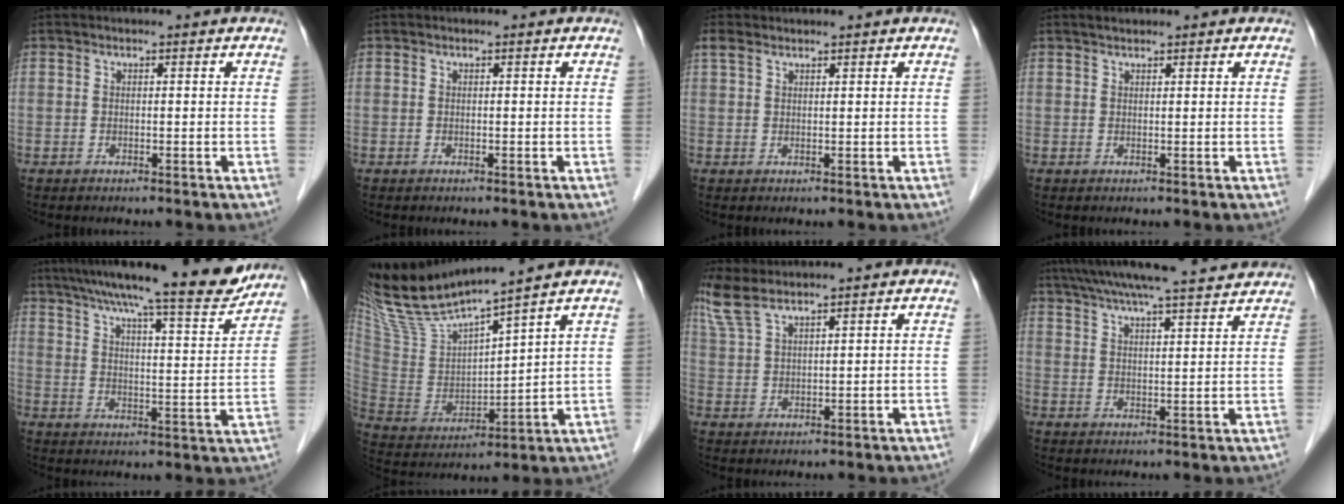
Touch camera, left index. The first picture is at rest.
{"total": 0.0}
{"total": 1.7, "force": [1.4, 0.6, 0.6], "torque": [-0.021, 0.021, 0.032]}
{"total": 1.0, "force": [0.9, 0.2, 0.3], "torque": [-0.013, 0.008, 0.020]}
{"total": 18.9, "force": [16.5, 1.0, 9.2], "torque": [-0.141, -0.009, 0.232]}
{"total": 14.9, "force": [13.2, -0.2, 6.9], "torque": [-0.143, -0.007, 0.261]}
{"total": 5.6, "force": [5.0, 0.5, 2.6], "torque": [-0.071, 0.017, 0.109]}
{"total": 18.2, "force": [16.2, 1.1, 8.0], "torque": [-0.140, 0.037, 0.229]}